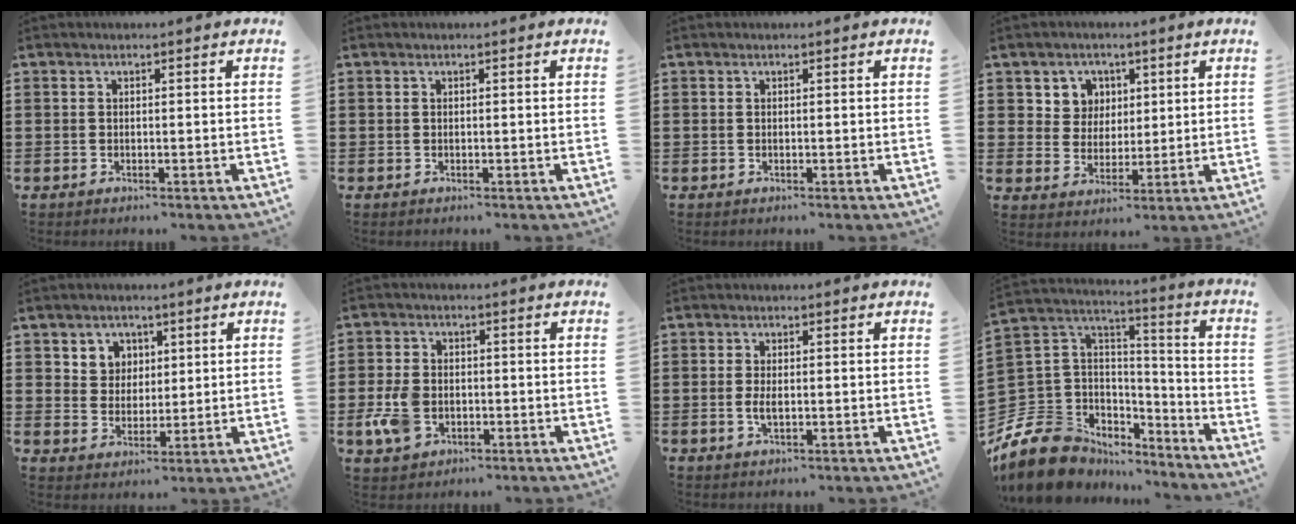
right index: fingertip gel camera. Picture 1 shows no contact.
{"total": 0.0}
{"total": 0.0}
{"total": 5.1, "force": [2.1, 4.6, 0.7], "torque": [-0.033, 0.011, 0.036]}
{"total": 4.4, "force": [2.0, 3.8, 0.6], "torque": [-0.025, 0.008, 0.035]}
{"total": 6.0, "force": [-1.7, 4.2, 4.0], "torque": [-0.113, -0.005, -0.038]}
{"total": 2.2, "force": [-0.3, 0.9, 2.0], "torque": [-0.046, -0.003, -0.007]}
{"total": 12.0, "force": [-7.6, 8.6, 3.3], "torque": [-0.117, 0.012, -0.145]}